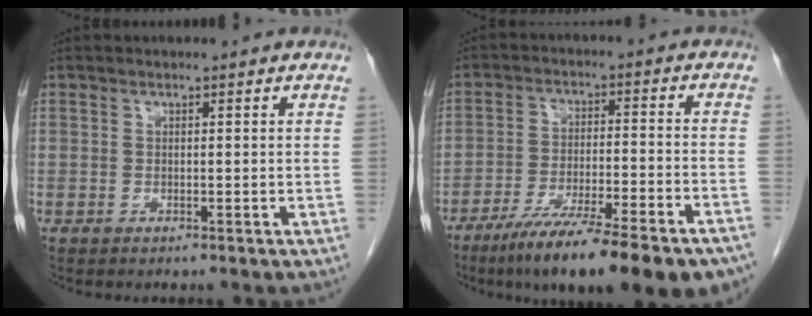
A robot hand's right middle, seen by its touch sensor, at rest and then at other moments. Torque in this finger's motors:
{"motor_torque": [1.18, -0.95, 0.36, 0.19]}